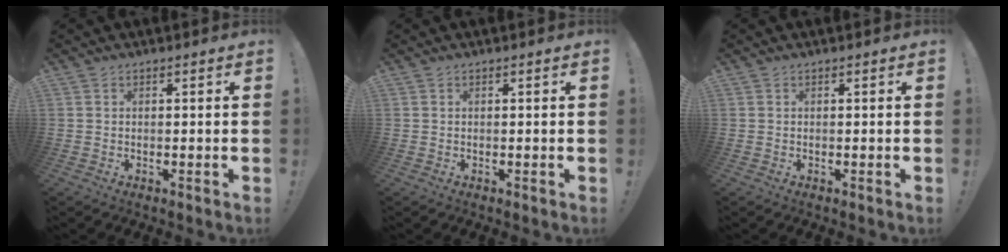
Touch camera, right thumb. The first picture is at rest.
{"total": 0.0}
{"total": 0.0}